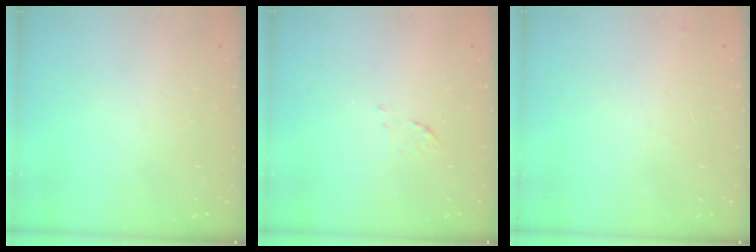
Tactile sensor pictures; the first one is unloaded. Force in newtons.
{"total": 5.3, "press": 5.2, "slide": 0.5}
{"total": 4.5, "press": 4.4, "slide": 0.6}